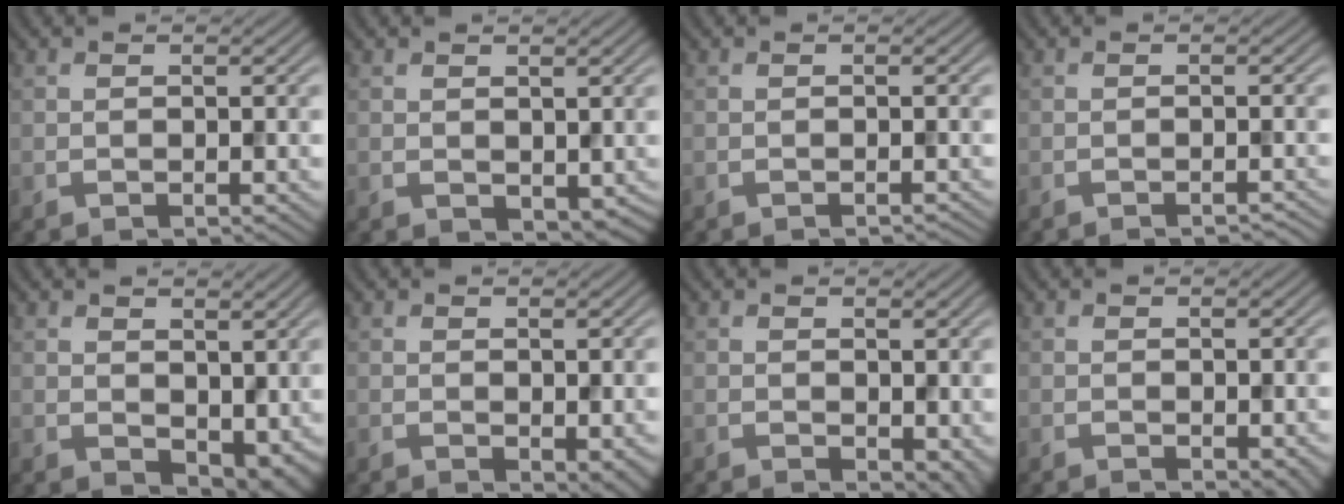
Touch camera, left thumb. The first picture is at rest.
{"total": 2.0, "force": [0.6, 1.3, 1.3], "torque": [-0.025, -0.010, 0.017]}
{"total": 0.6, "force": [-0.5, 0.0, 0.2], "torque": [0.000, 0.002, -0.011]}
{"total": 1.3, "force": [-1.1, 0.2, 0.7], "torque": [0.002, 0.003, -0.020]}
{"total": 5.6, "force": [1.5, 3.8, 3.9], "torque": [-0.072, -0.020, 0.036]}
{"total": 2.5, "force": [-0.3, 1.4, 2.0], "torque": [-0.029, -0.008, -0.001]}
{"total": 3.2, "force": [-0.2, 2.1, 2.5], "torque": [-0.035, -0.014, 0.002]}
{"total": 1.7, "force": [-0.4, 0.9, 1.4], "torque": [-0.020, -0.010, -0.002]}